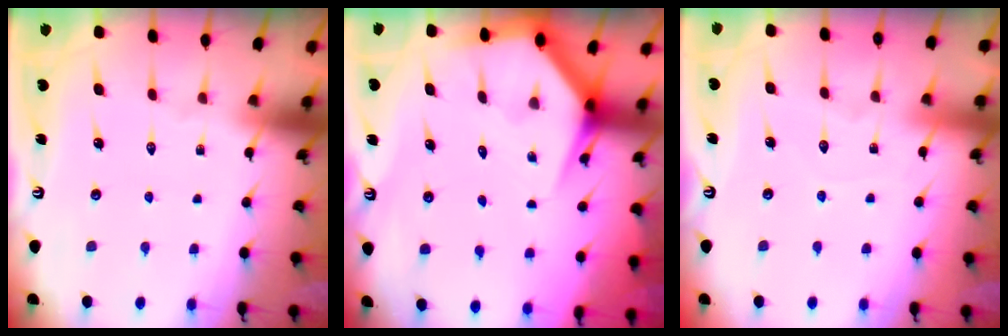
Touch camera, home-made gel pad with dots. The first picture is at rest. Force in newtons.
{"total": 4.3, "press": 4.3, "slide": 0.3}
{"total": 4.1, "press": 4.1, "slide": 0.4}